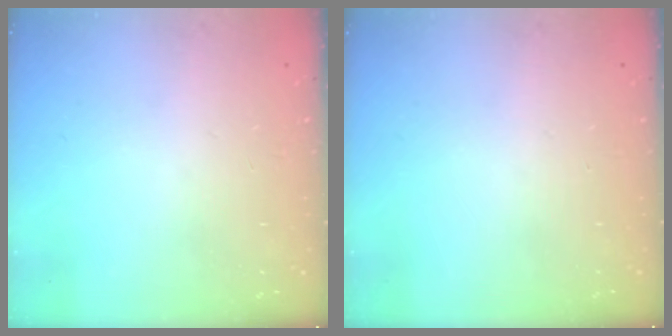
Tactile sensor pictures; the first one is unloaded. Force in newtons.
{"total": 0.0}